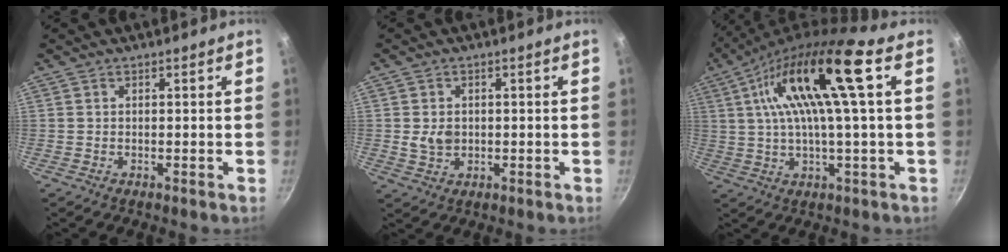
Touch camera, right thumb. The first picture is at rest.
{"total": 3.7, "force": [0.2, 3.1, 2.1], "torque": [-0.027, -0.002, 0.008]}
{"total": 15.8, "force": [4.5, 2.2, 15.0], "torque": [-0.269, 0.006, 0.082]}